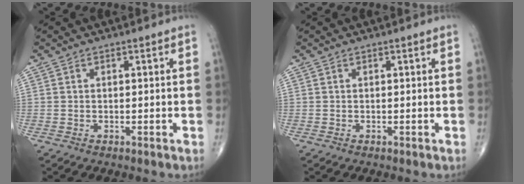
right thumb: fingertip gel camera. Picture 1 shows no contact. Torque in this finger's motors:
{"motor_torque": [0.00, 0.00, 0.01, 0.01, 0.00]}